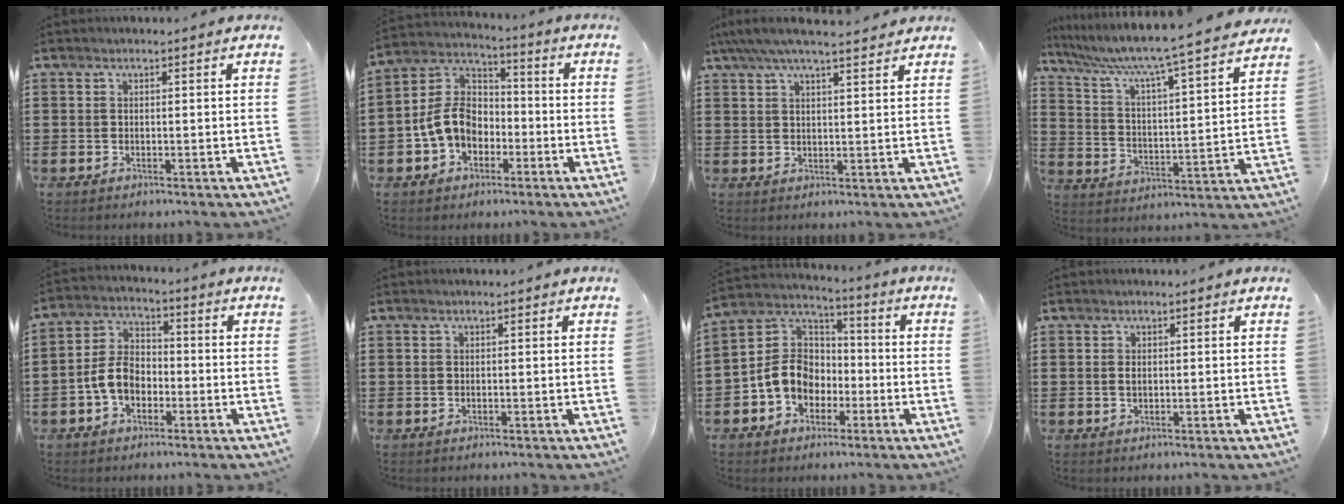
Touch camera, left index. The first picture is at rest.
{"total": 8.3, "force": [-2.4, 6.4, 4.8], "torque": [-0.138, 0.005, -0.057]}
{"total": 5.1, "force": [4.1, 0.6, 2.9], "torque": [-0.068, -0.007, 0.073]}
{"total": 6.2, "force": [5.3, -0.5, 3.1], "torque": [-0.086, -0.051, 0.077]}
{"total": 6.1, "force": [-2.3, 4.1, 4.0], "torque": [-0.101, 0.008, -0.051]}
{"total": 0.0}
{"total": 8.8, "force": [-2.6, 7.4, 4.0], "torque": [-0.119, 0.016, -0.057]}
{"total": 0.8, "force": [0.2, 0.3, 0.7], "torque": [-0.015, 0.000, 0.004]}